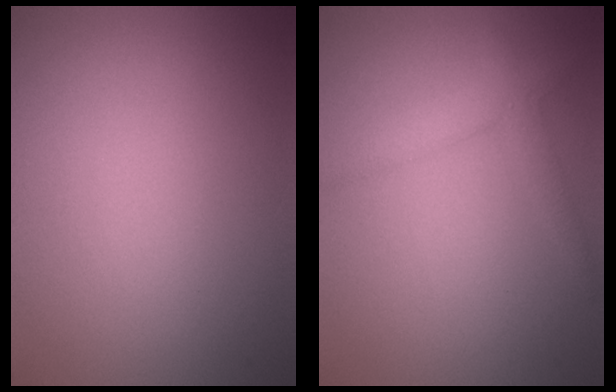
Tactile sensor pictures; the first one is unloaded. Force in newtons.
{"total": 2.5, "press": 2.5, "slide": 0.1}